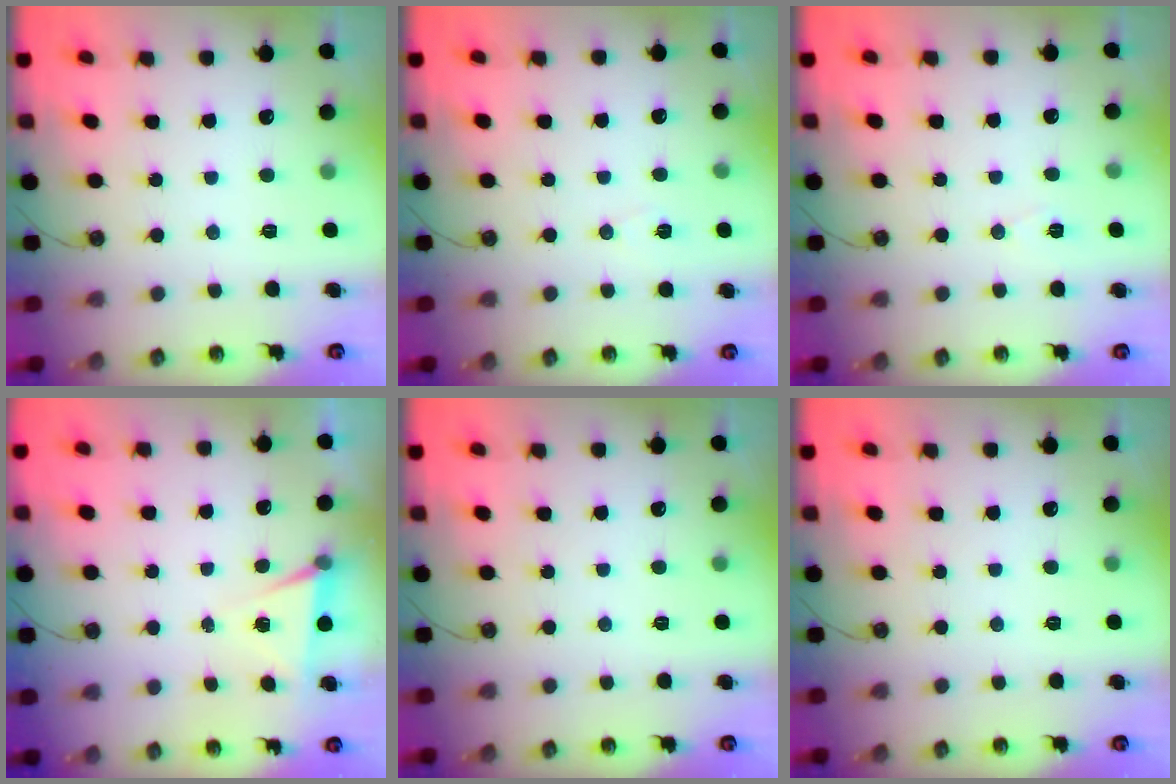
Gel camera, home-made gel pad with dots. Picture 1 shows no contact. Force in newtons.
{"total": 6.9, "press": 5.2, "slide": 4.5}
{"total": 5.7, "press": 3.5, "slide": 4.5}
{"total": 5.2, "press": 2.7, "slide": 4.4}
{"total": 0.0}
{"total": 0.0}